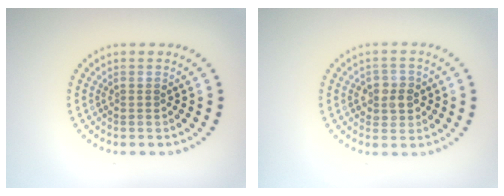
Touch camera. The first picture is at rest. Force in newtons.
{"total": 2.4, "press": 2.3, "slide": 0.5}